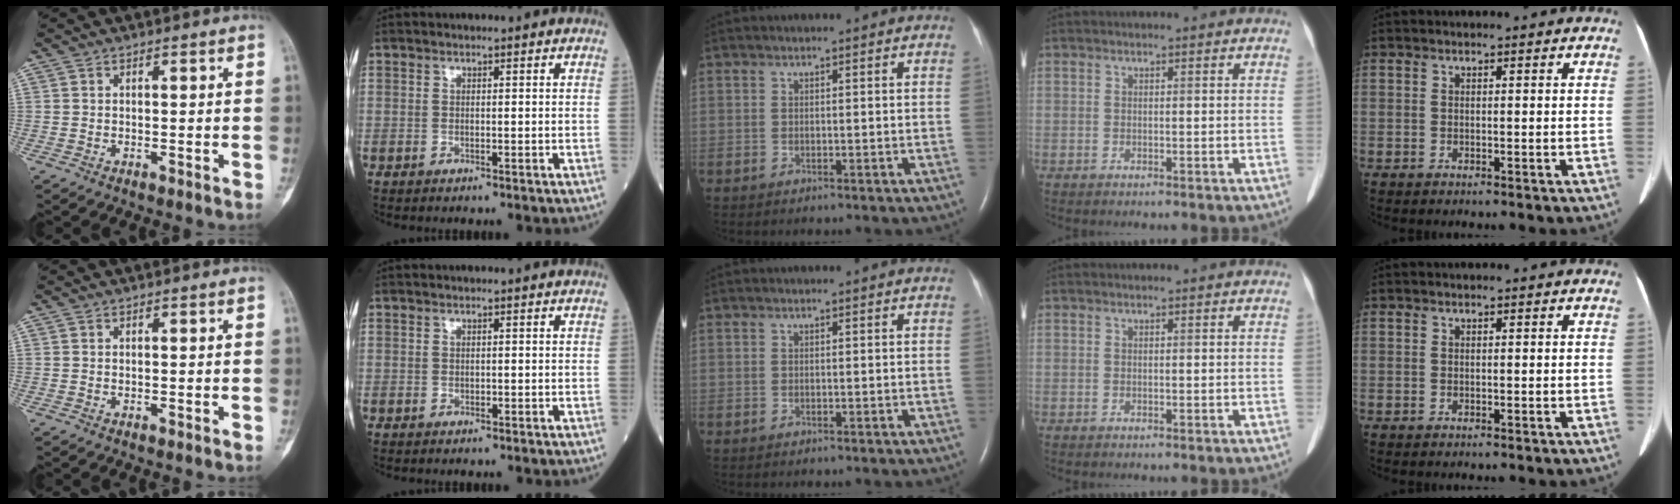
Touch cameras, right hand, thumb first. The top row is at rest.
{}